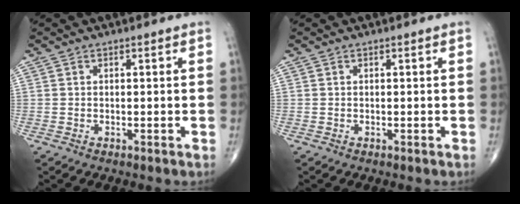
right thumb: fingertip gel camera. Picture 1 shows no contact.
{"total": 0.0}